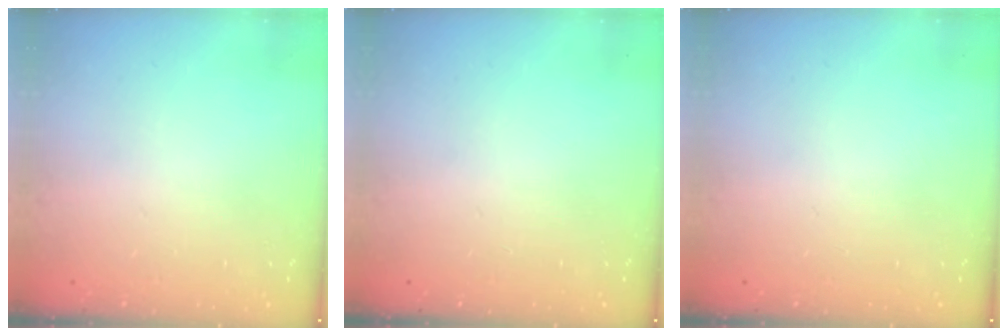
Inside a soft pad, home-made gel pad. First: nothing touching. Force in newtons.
{"total": 0.0}
{"total": 0.0}